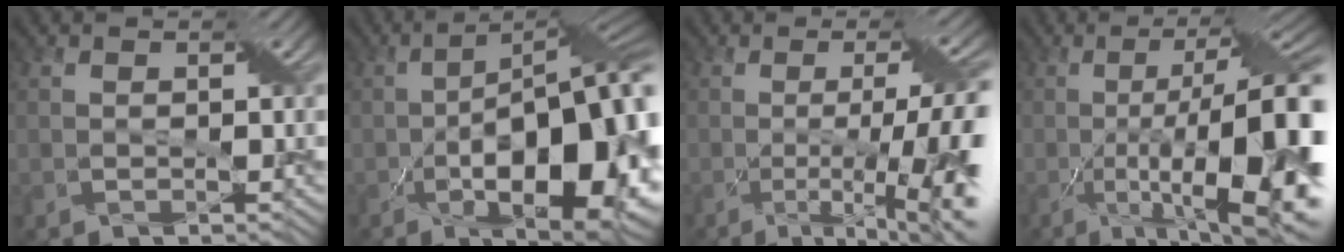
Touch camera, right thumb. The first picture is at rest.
{"total": 18.4, "force": [-4.7, 7.5, 16.2], "torque": [-0.235, -0.018, -0.064]}
{"total": 13.1, "force": [-3.3, 3.2, 12.3], "torque": [-0.168, 0.001, -0.048]}
{"total": 19.2, "force": [-4.2, 6.0, 17.7], "torque": [-0.252, -0.007, -0.061]}